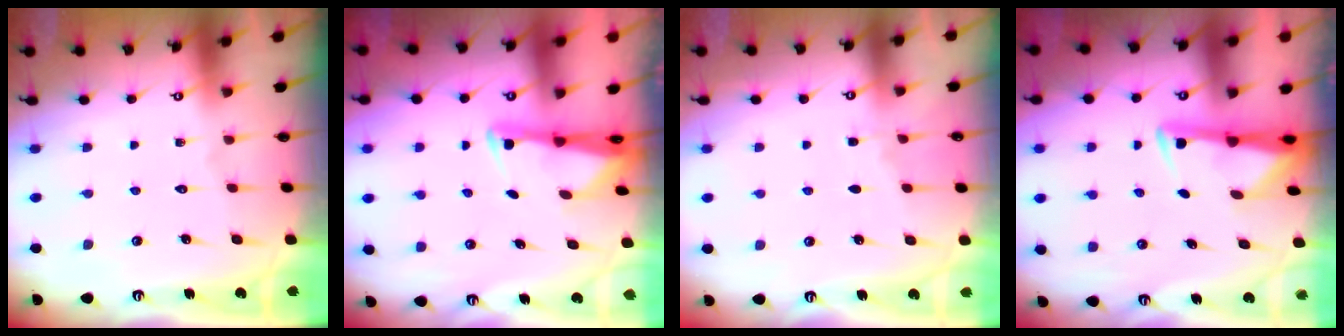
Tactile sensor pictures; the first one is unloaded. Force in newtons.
{"total": 2.7, "press": 2.6, "slide": 0.5}
{"total": 1.6, "press": 1.6, "slide": 0.3}
{"total": 3.0, "press": 2.9, "slide": 0.5}